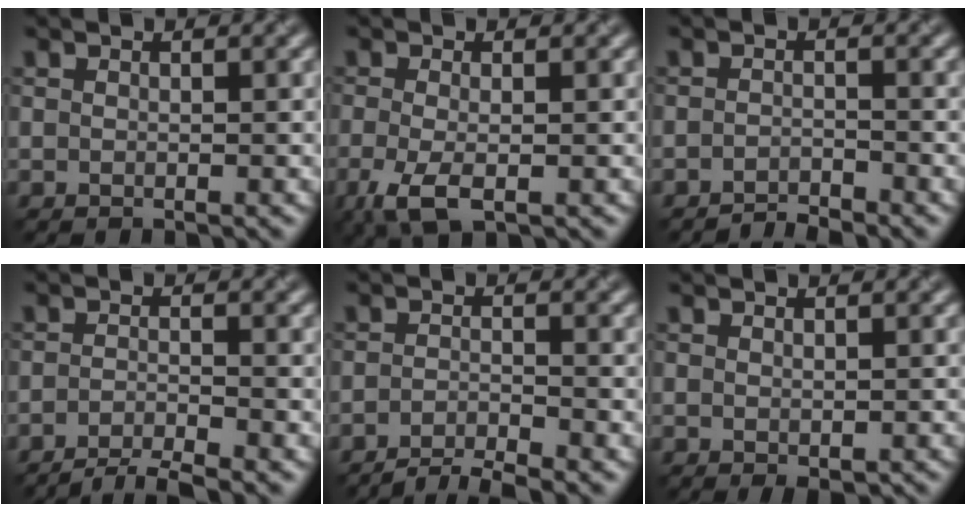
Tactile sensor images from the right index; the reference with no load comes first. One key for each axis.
{"total": 3.7, "fx": -1.5, "fy": 1.3, "fz": 3.1, "tx": -0.074, "ty": -0.008, "tz": -0.031}
{"total": 1.8, "fx": -1.8, "fy": 0.1, "fz": 0.3, "tx": -0.002, "ty": 0.003, "tz": -0.037}
{"total": 3.6, "fx": -2.9, "fy": 0.6, "fz": 2.0, "tx": -0.024, "ty": -0.002, "tz": -0.062}
{"total": 3.3, "fx": -2.8, "fy": 0.6, "fz": 1.6, "tx": -0.018, "ty": 0.001, "tz": -0.058}
{"total": 1.0, "fx": -0.3, "fy": 0.6, "fz": 0.8, "tx": -0.009, "ty": -0.005, "tz": 0.001}